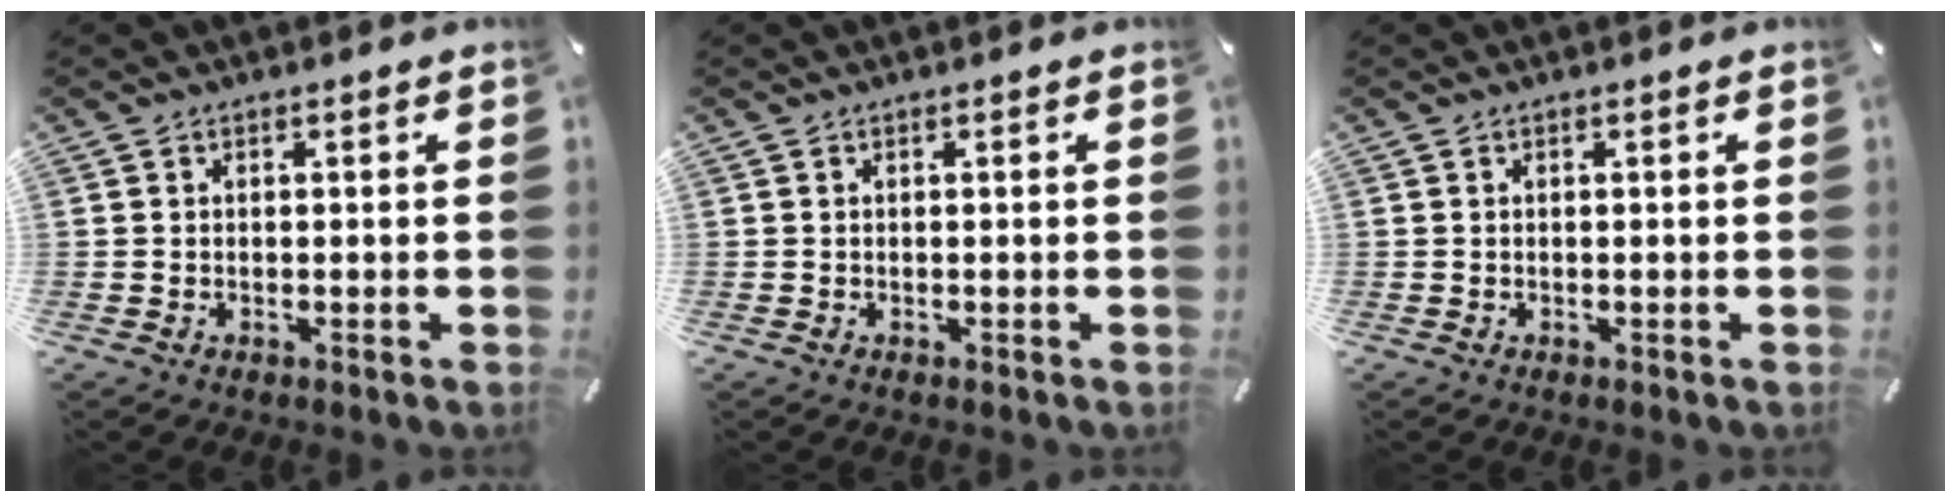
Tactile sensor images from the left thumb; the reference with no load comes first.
{"total": 0.0}
{"total": 0.0}